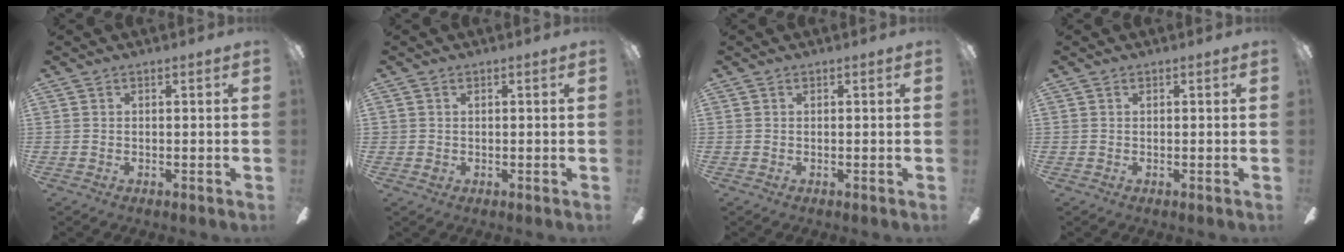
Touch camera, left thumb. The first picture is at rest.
{"total": 0.9, "force": [0.0, 0.8, 0.3], "torque": [-0.005, 0.004, 0.000]}
{"total": 0.0}
{"total": 0.0}